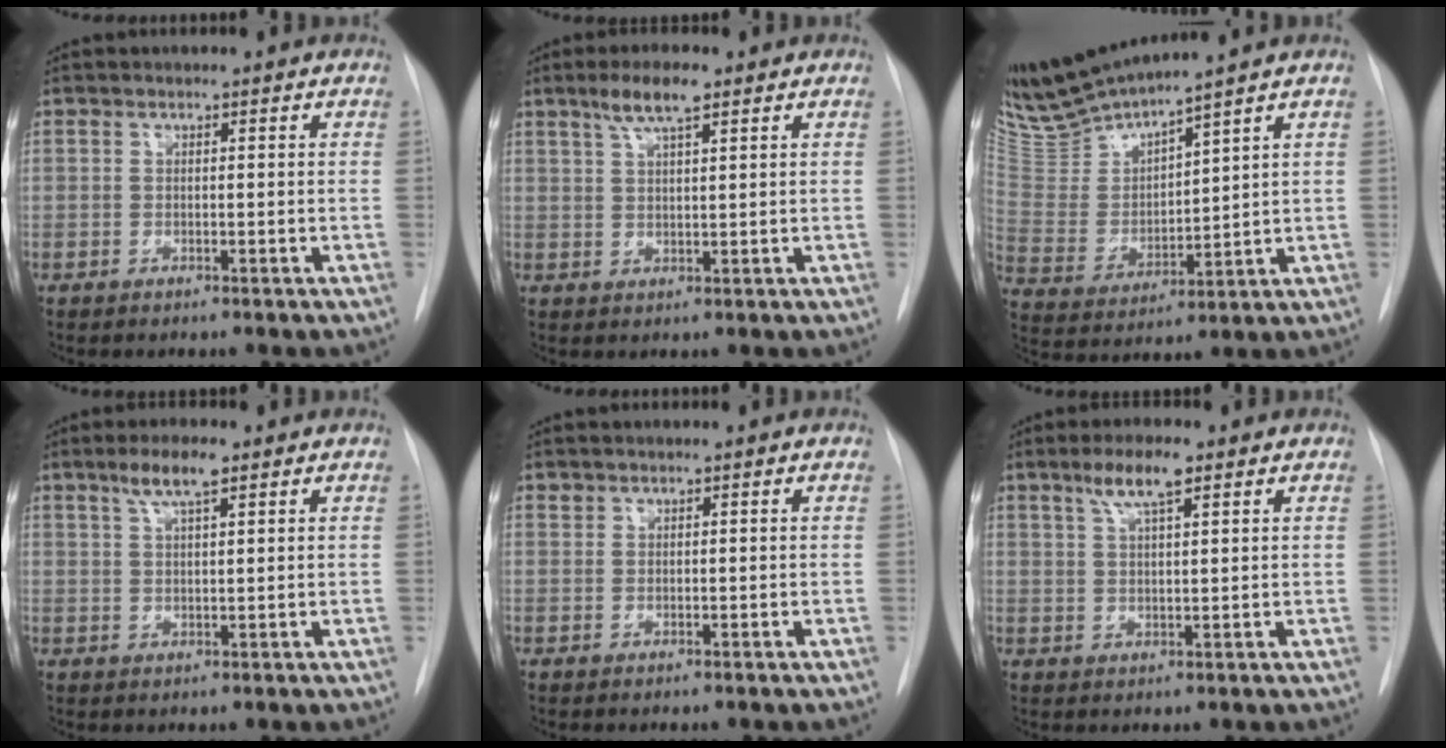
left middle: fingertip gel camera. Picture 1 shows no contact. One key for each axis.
{"total": 5.0, "fx": 3.2, "fy": 0.7, "fz": 3.8, "tx": -0.075, "ty": 0.006, "tz": 0.059}
{"total": 11.8, "fx": 11.0, "fy": -0.3, "fz": 4.2, "tx": -0.095, "ty": -0.007, "tz": 0.230}
{"total": 4.5, "fx": 2.9, "fy": 0.6, "fz": 3.4, "tx": -0.068, "ty": 0.005, "tz": 0.052}
{"total": 0.6, "fx": 0.5, "fy": 0.2, "fz": -0.1, "tx": -0.001, "ty": 0.004, "tz": 0.008}
{"total": 5.3, "fx": 3.2, "fy": 0.7, "fz": 4.1, "tx": -0.081, "ty": 0.006, "tz": 0.059}